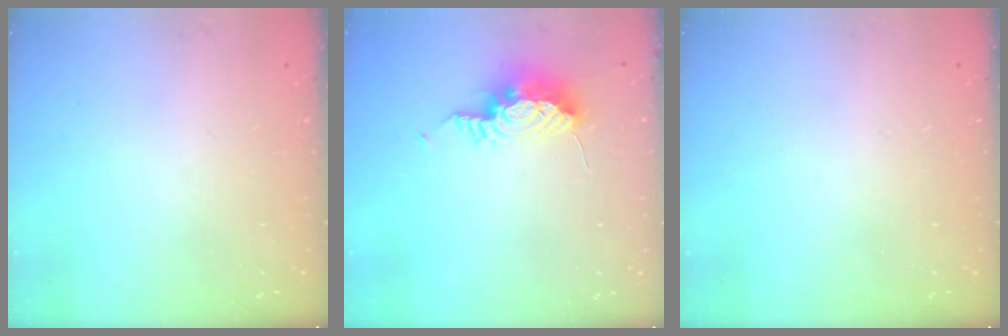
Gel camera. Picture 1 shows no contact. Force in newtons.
{"total": 9.9, "press": 9.5, "slide": 2.7}
{"total": 0.0}